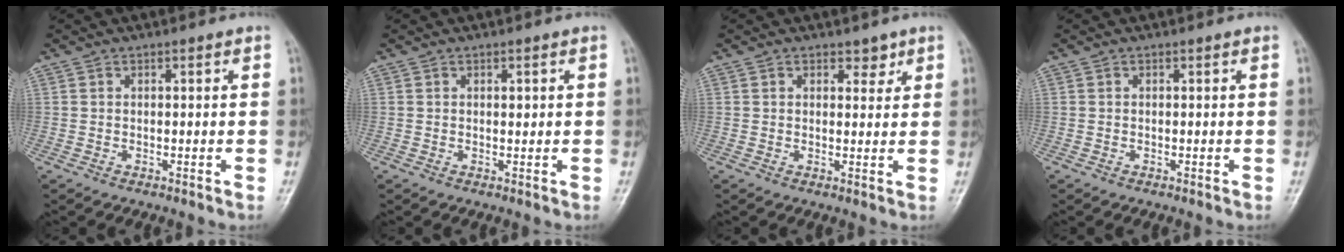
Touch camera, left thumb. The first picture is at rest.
{"total": 0.7, "force": [0.2, 0.3, 0.5], "torque": [-0.008, -0.001, 0.004]}
{"total": 2.4, "force": [1.6, 1.5, 1.0], "torque": [0.006, -0.008, 0.020]}
{"total": 0.0}